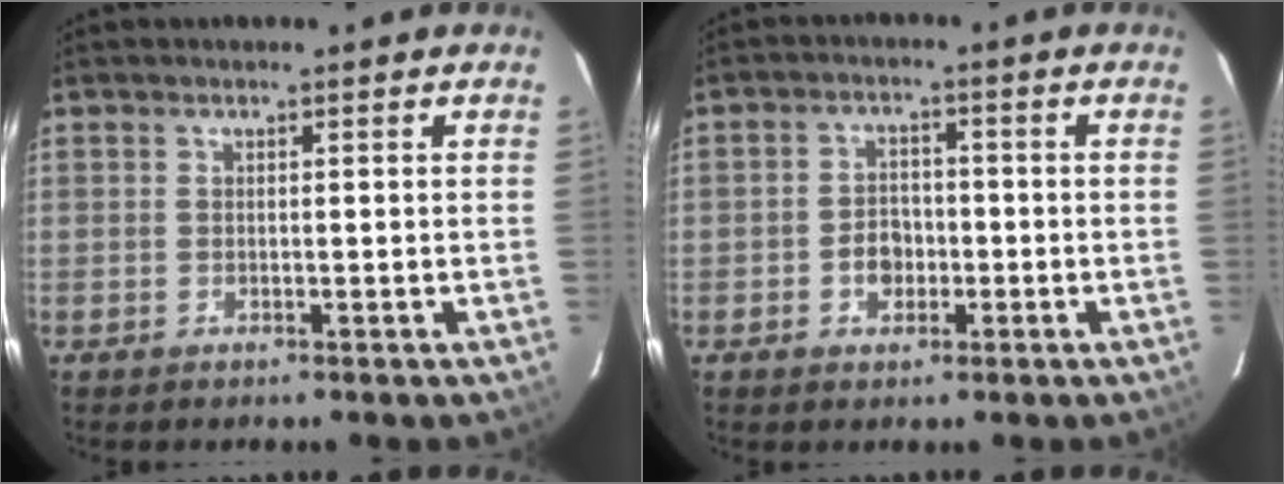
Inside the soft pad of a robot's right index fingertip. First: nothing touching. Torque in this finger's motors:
{"motor_torque": [0.65, 0.07, 0.09, 0.00]}